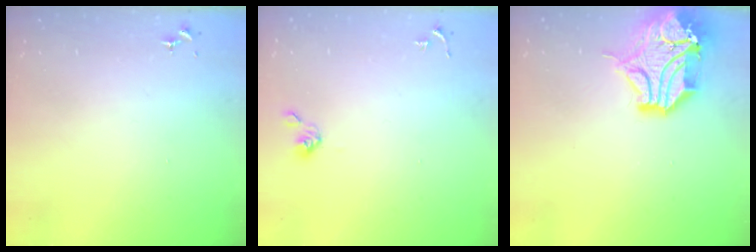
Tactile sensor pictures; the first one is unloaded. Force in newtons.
{"total": 4.0, "press": 3.9, "slide": 0.8}
{"total": 16.8, "press": 16.6, "slide": 2.4}